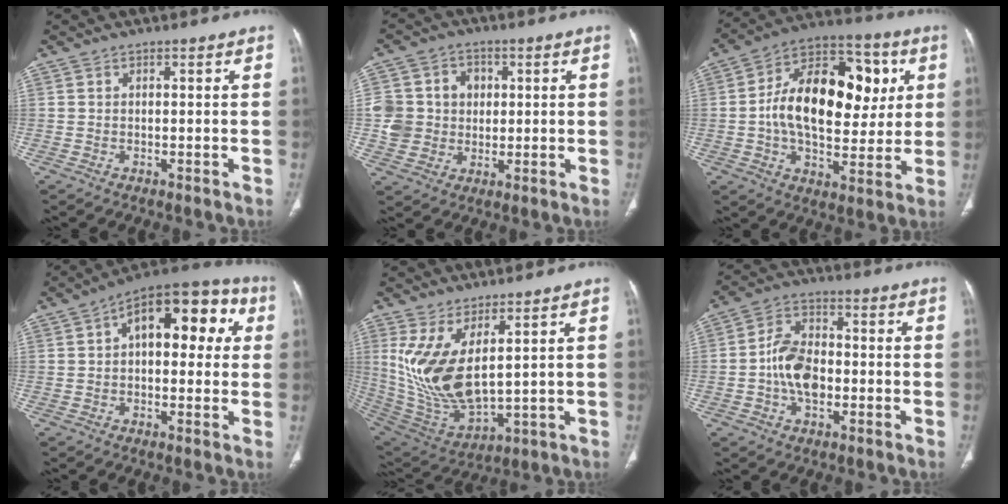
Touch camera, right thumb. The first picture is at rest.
{"total": 10.0, "force": [0.7, 9.4, 3.5], "torque": [-0.037, 0.012, 0.016]}
{"total": 23.2, "force": [3.0, 13.7, 18.4], "torque": [-0.264, 0.016, 0.043]}
{"total": 16.7, "force": [3.9, 8.9, 13.6], "torque": [-0.134, 0.036, 0.046]}
{"total": 14.0, "force": [4.6, 5.4, 12.1], "torque": [-0.252, -0.040, 0.116]}
{"total": 9.4, "force": [-1.7, 6.1, 6.9], "torque": [-0.113, 0.021, -0.039]}